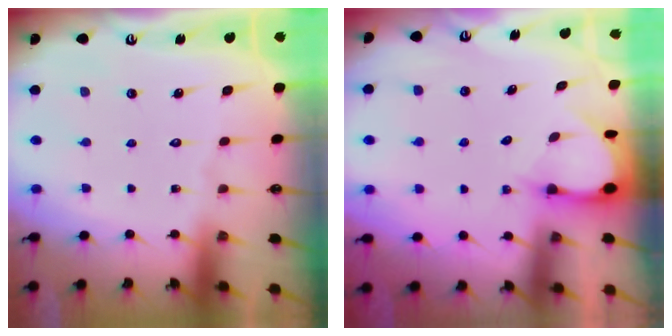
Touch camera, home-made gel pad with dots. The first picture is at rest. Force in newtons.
{"total": 2.6, "press": 2.5, "slide": 0.4}